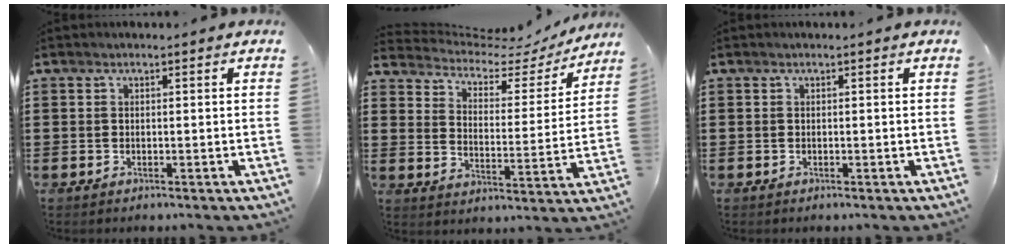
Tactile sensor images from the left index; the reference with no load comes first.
{"total": 4.3, "force": [3.9, 1.4, 1.1], "torque": [-0.039, -0.030, 0.058]}
{"total": 0.0}